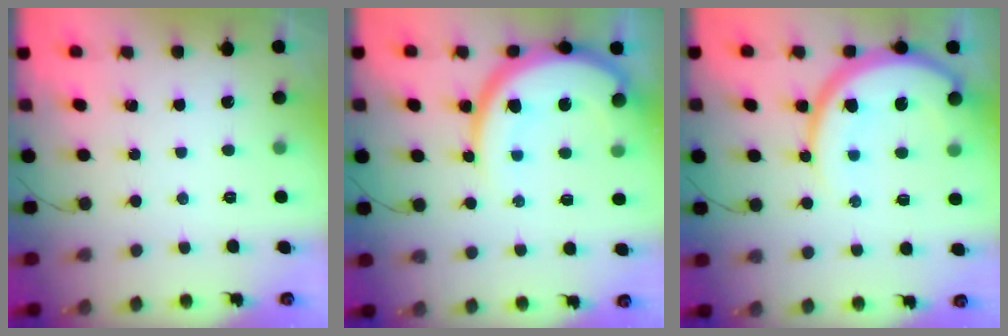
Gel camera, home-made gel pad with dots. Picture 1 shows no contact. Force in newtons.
{"total": 14.9, "press": 14.8, "slide": 1.5}
{"total": 15.0, "press": 14.9, "slide": 1.9}